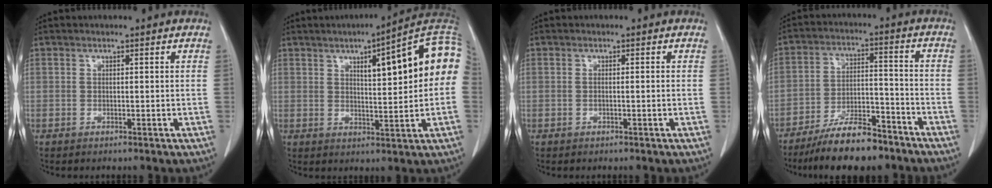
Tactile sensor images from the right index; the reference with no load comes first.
{"total": 14.9, "force": [3.1, 2.4, 14.4], "torque": [-0.199, 0.031, 0.039]}
{"total": 0.9, "force": [-0.1, 0.1, 0.9], "torque": [-0.019, 0.001, 0.001]}
{"total": 11.7, "force": [-9.4, 3.2, 6.2], "torque": [-0.103, 0.008, -0.162]}